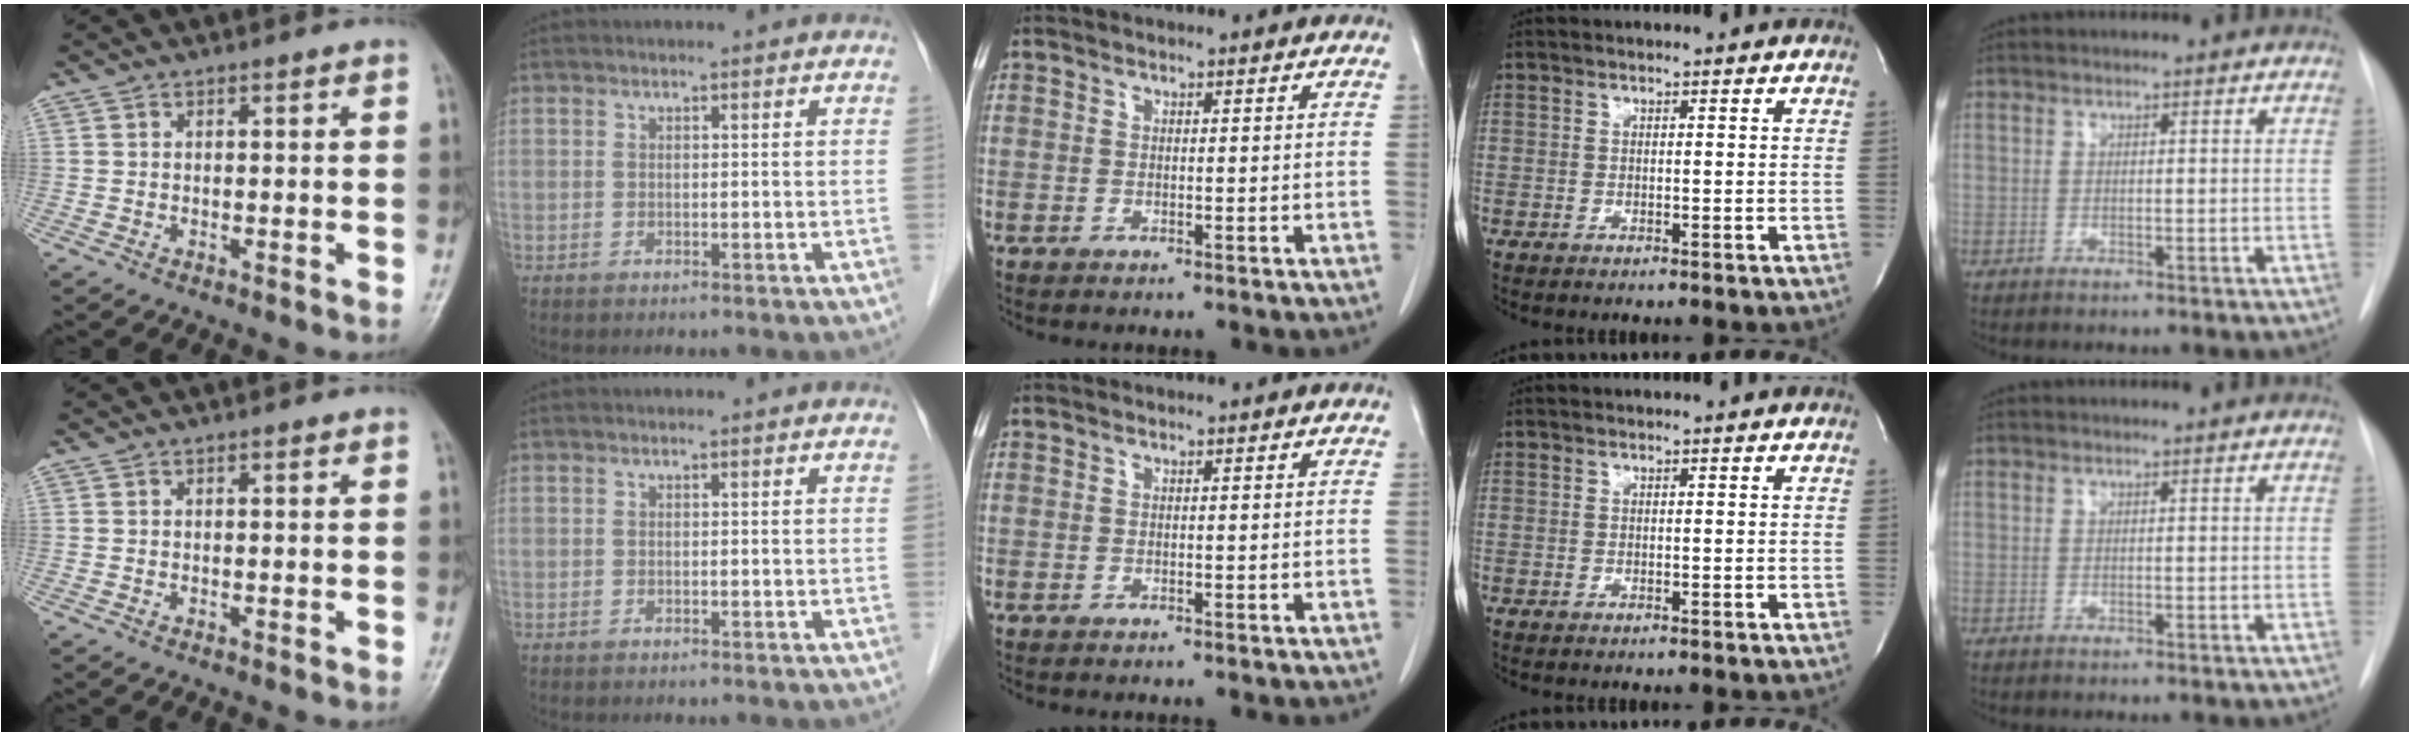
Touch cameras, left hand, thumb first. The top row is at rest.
{}